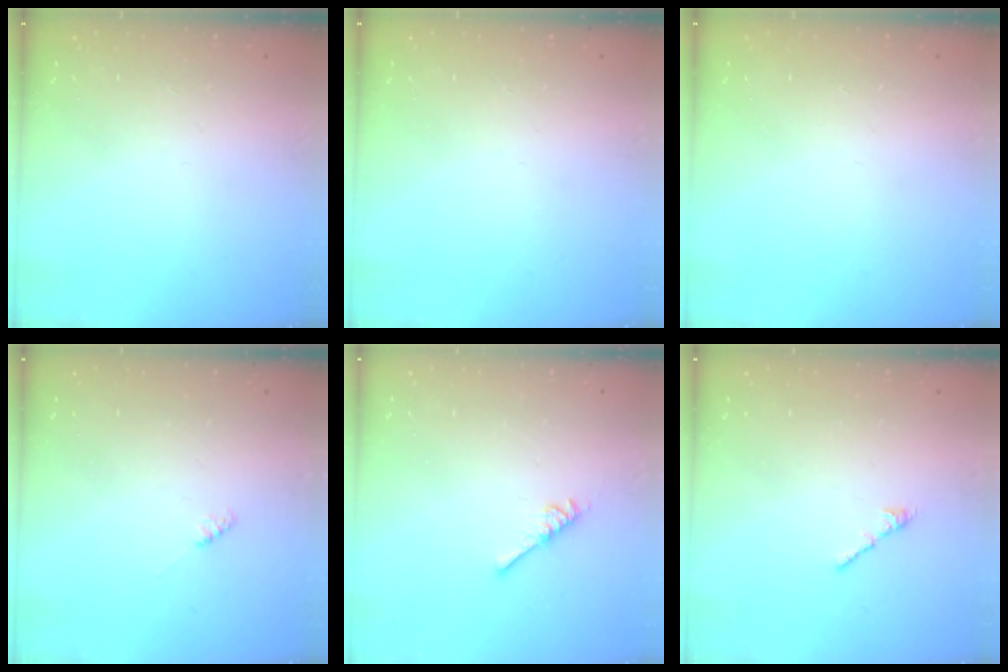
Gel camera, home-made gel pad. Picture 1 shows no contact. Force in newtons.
{"total": 0.0}
{"total": 0.0}
{"total": 1.9, "press": 1.9, "slide": 0.3}
{"total": 5.0, "press": 4.9, "slide": 0.8}
{"total": 2.7, "press": 2.6, "slide": 0.7}